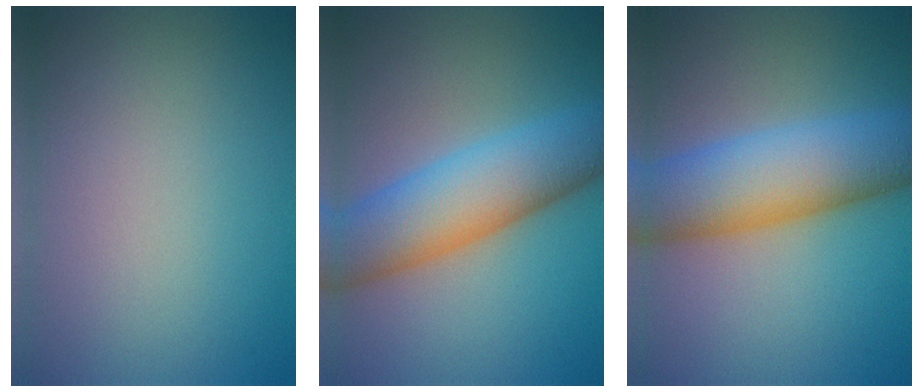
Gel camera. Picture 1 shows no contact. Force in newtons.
{"total": 8.8, "press": 8.8, "slide": 0.2}
{"total": 9.7, "press": 9.7, "slide": 0.1}